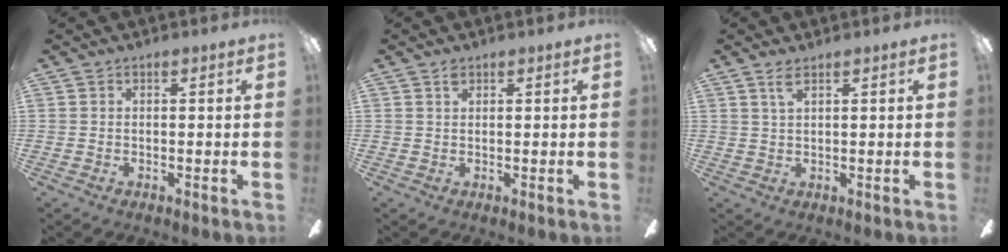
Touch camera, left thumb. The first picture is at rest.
{"total": 1.2, "force": [0.8, 0.6, 0.6], "torque": [-0.015, 0.001, 0.015]}
{"total": 2.6, "force": [1.7, 0.8, 1.8], "torque": [-0.042, 0.004, 0.029]}